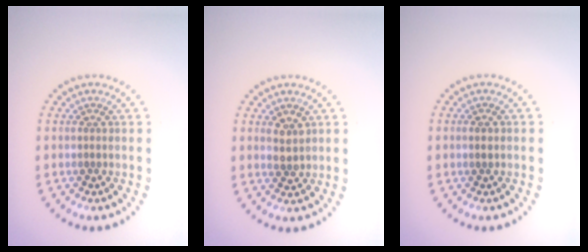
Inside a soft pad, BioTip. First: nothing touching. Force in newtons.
{"total": 1.8, "press": 1.8, "slide": 0.2}
{"total": 1.2, "press": 1.2, "slide": 0.1}